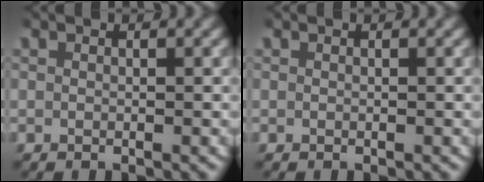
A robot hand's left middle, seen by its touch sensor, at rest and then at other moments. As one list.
[{"total": 0.0}]